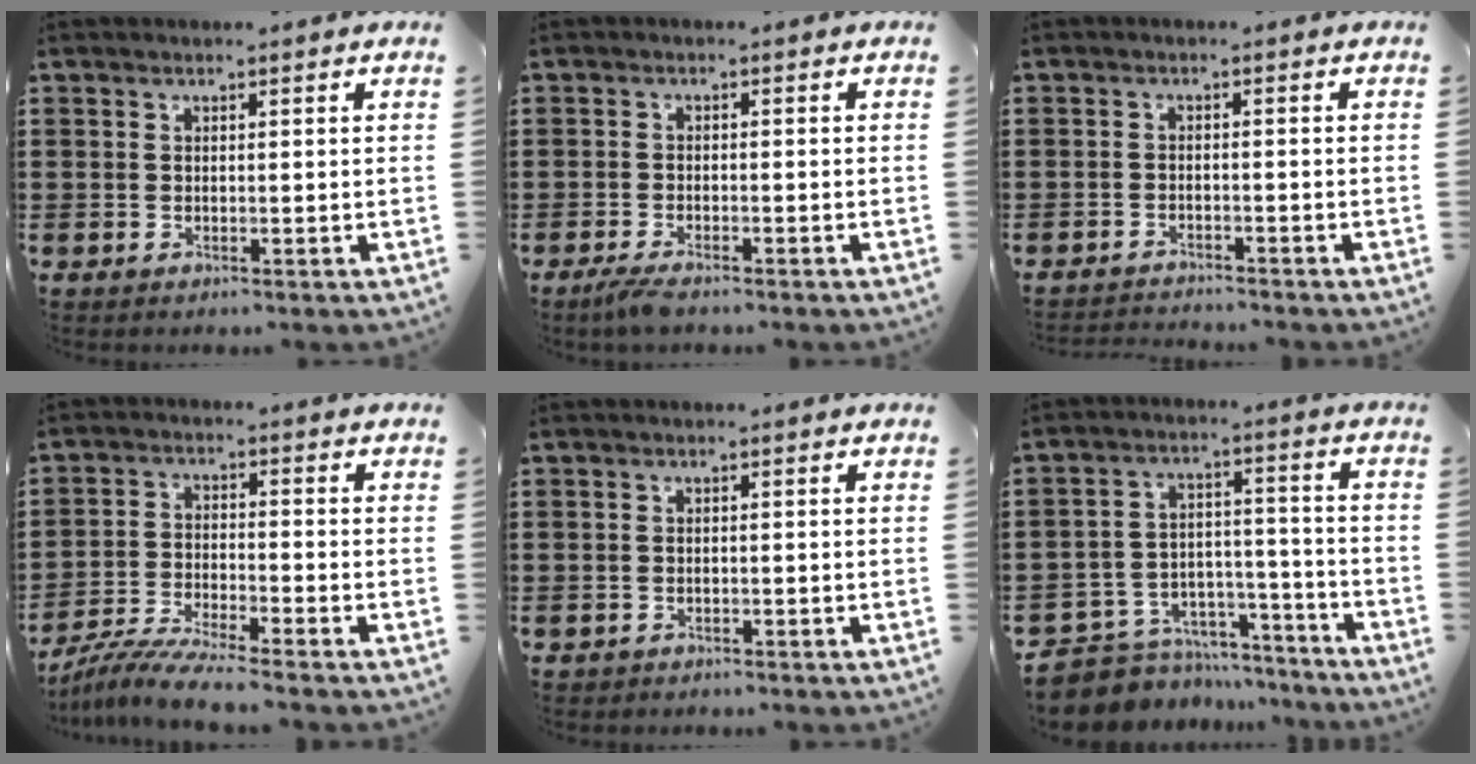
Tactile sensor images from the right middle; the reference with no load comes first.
{"total": 2.1, "force": [-1.7, 0.1, 1.2], "torque": [-0.035, -0.004, -0.036]}
{"total": 1.8, "force": [-1.8, 0.0, 0.0], "torque": [-0.006, 0.000, -0.039]}
{"total": 6.0, "force": [-5.7, -0.4, 2.0], "torque": [-0.050, -0.017, -0.115]}
{"total": 0.7, "force": [-0.7, 0.2, -0.1], "torque": [0.001, 0.003, -0.016]}
{"total": 6.4, "force": [-5.8, 2.7, 0.5], "torque": [-0.024, 0.014, -0.116]}